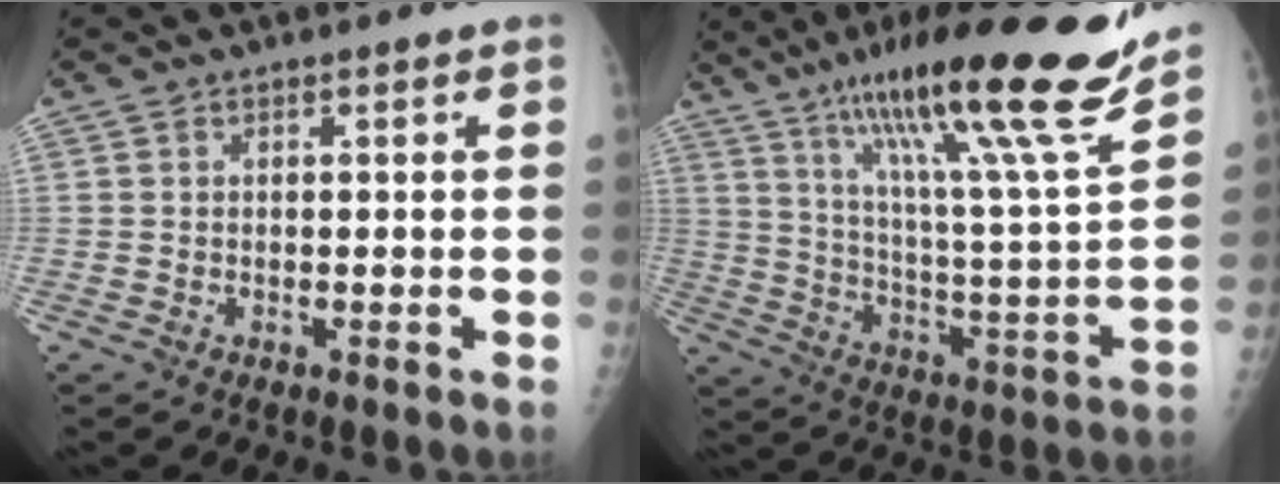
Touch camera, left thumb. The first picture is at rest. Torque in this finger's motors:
{"motor_torque": [1.27, -0.13, 1.39, -1.37, 0.15]}